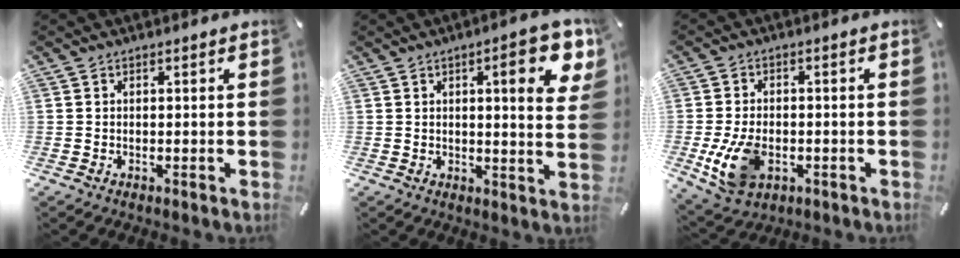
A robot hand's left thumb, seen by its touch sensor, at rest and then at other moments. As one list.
[{"total": 11.7, "force": [4.8, 3.1, 10.3], "torque": [-0.130, -0.023, 0.069]}, {"total": 10.3, "force": [-2.6, 6.9, 7.2], "torque": [-0.154, -0.001, -0.042]}]